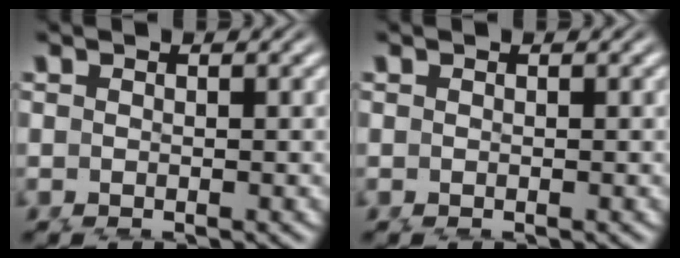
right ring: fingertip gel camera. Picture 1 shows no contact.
{"total": 0.0}